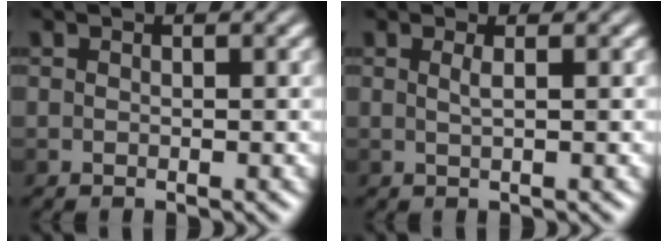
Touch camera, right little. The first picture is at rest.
{"total": 0.6, "force": [0.2, -0.1, 0.6], "torque": [-0.012, 0.002, 0.009]}